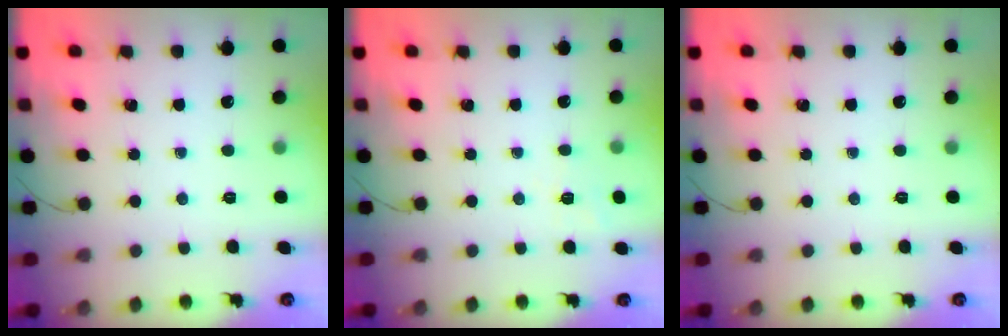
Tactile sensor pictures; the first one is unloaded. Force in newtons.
{"total": 4.5, "press": 4.2, "slide": 1.7}
{"total": 0.0}